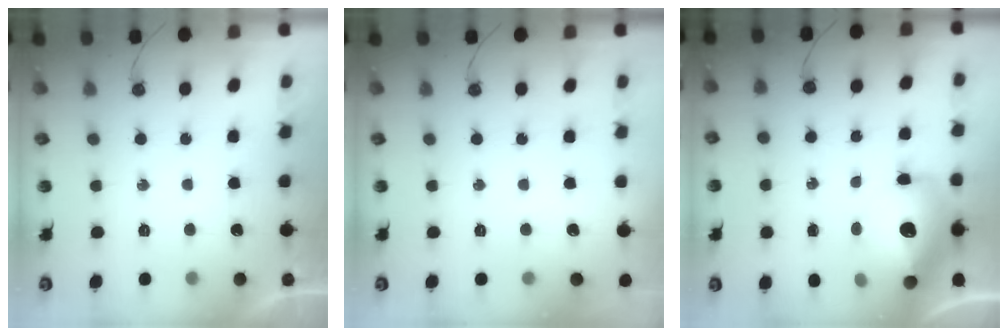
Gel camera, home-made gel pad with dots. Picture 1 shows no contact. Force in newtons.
{"total": 0.0}
{"total": 19.6, "press": 19.4, "slide": 2.2}